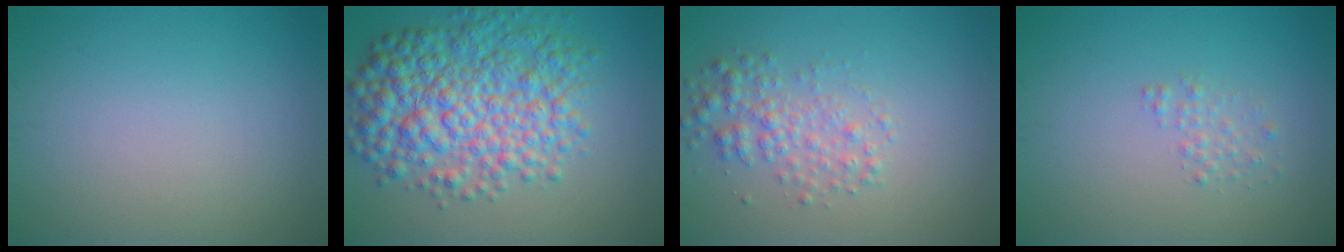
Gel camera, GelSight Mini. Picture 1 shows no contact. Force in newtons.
{"total": 8.8, "press": 8.8, "slide": 0.1}
{"total": 2.7, "press": 2.7, "slide": 0.0}
{"total": 1.2, "press": 1.2, "slide": 0.0}